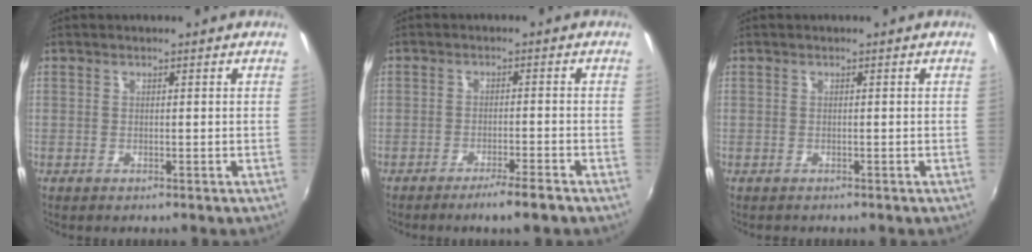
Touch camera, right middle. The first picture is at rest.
{"total": 4.4, "force": [-3.4, -0.2, 2.7], "torque": [-0.058, -0.001, -0.054]}
{"total": 0.6, "force": [-0.5, 0.3, 0.0], "torque": [-0.001, 0.000, -0.008]}